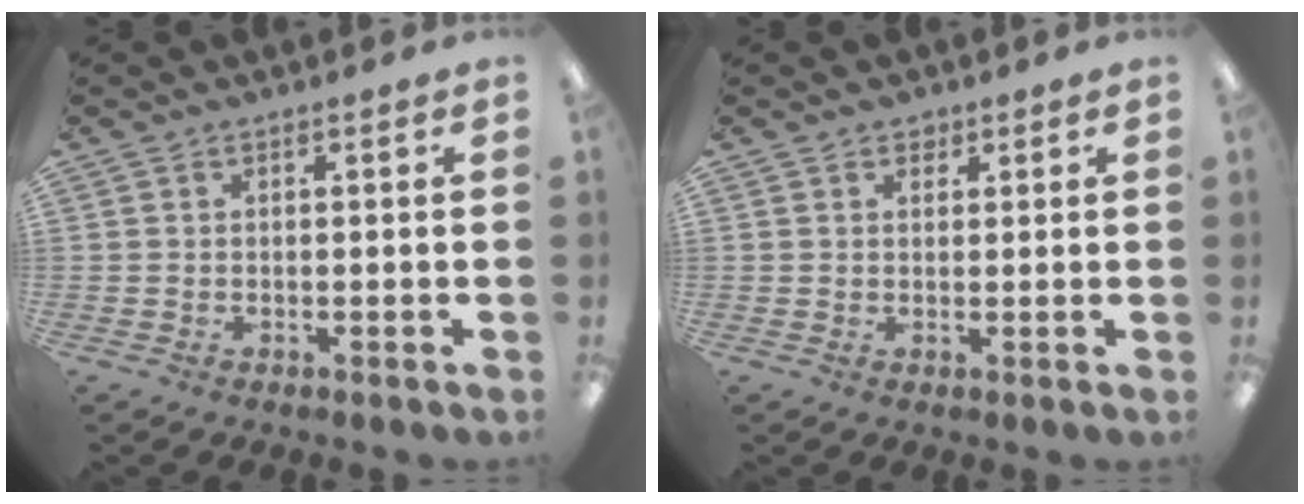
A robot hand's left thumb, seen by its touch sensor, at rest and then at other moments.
{"total": 1.5, "force": [1.2, 0.9, 0.3], "torque": [0.001, -0.002, 0.020]}